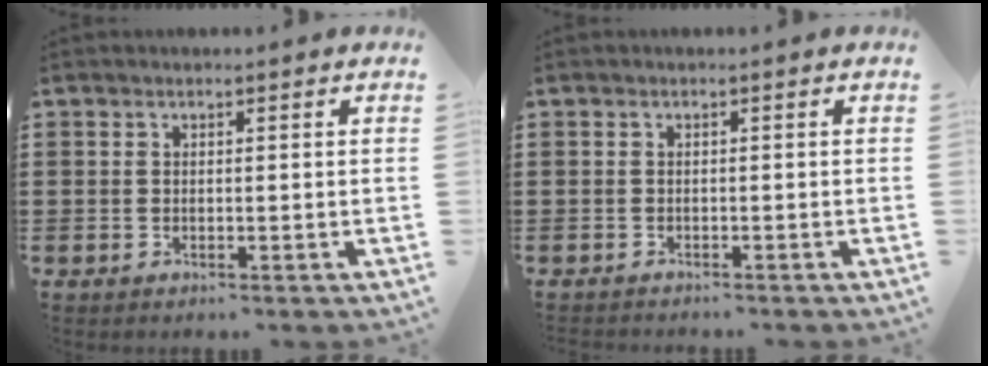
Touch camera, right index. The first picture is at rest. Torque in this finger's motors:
{"motor_torque": [-2.14, 0.00, -1.05, -0.21]}